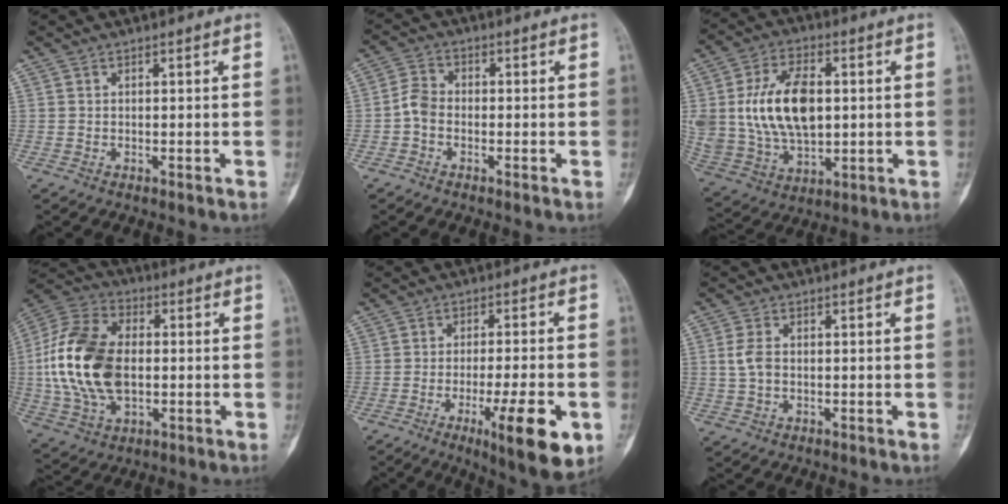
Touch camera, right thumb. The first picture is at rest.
{"total": 3.9, "force": [-1.2, 2.8, 2.5], "torque": [-0.045, 0.014, -0.033]}
{"total": 18.1, "force": [2.2, 11.0, 14.2], "torque": [-0.255, 0.000, 0.052]}
{"total": 20.7, "force": [-0.1, 12.8, 16.3], "torque": [-0.329, 0.011, 0.001]}
{"total": 13.2, "force": [-4.9, 2.8, 11.9], "torque": [-0.170, 0.000, -0.066]}
{"total": 3.9, "force": [0.2, 2.6, 2.9], "torque": [-0.064, 0.007, 0.003]}